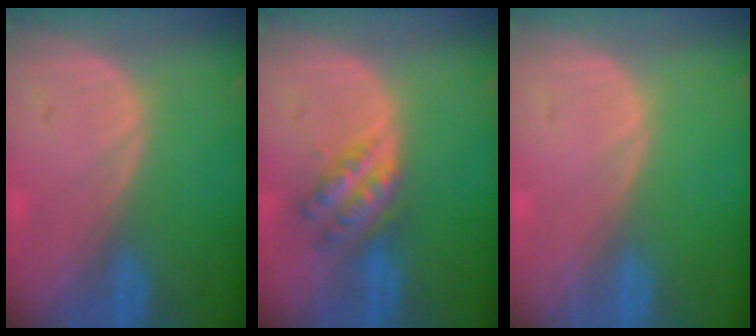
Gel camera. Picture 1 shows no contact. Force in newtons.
{"total": 5.9, "press": 5.1, "slide": 2.8}
{"total": 0.0}